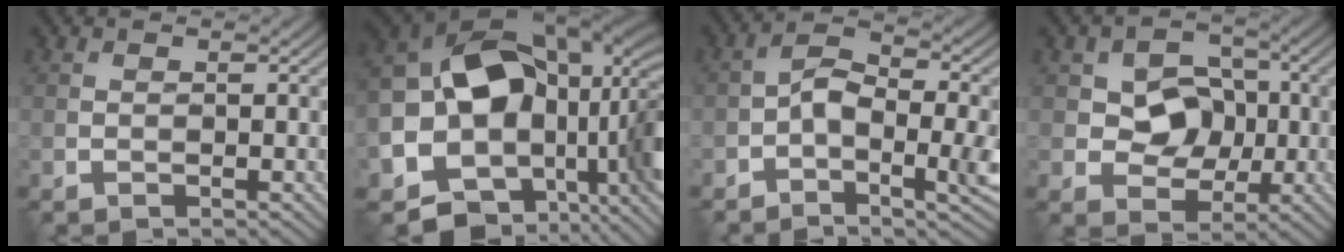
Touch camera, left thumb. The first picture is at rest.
{"total": 18.7, "force": [-2.2, 12.6, 13.7], "torque": [-0.256, -0.036, -0.007]}
{"total": 6.4, "force": [-1.7, 2.8, 5.5], "torque": [-0.093, 0.006, -0.038]}
{"total": 6.6, "force": [0.1, 5.4, 3.8], "torque": [-0.069, 0.000, -0.009]}